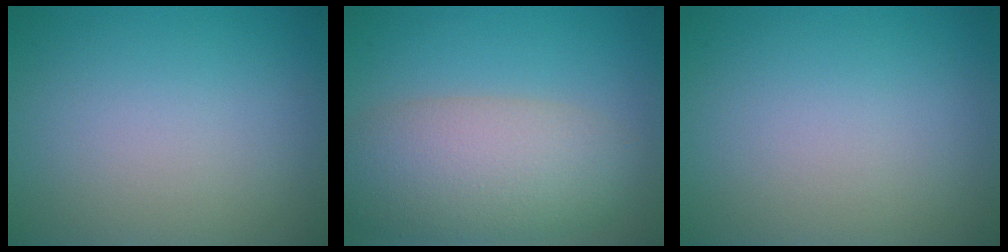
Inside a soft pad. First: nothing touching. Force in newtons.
{"total": 7.2, "press": 7.2, "slide": 0.7}
{"total": 0.0}